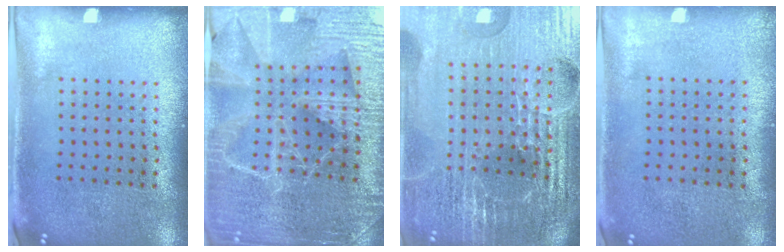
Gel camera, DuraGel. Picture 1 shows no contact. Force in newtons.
{"total": 4.7, "press": 4.4, "slide": 1.7}
{"total": 6.9, "press": 6.0, "slide": 3.5}
{"total": 0.0}